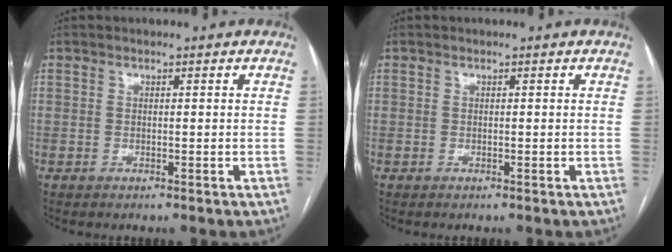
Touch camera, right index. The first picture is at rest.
{"total": 0.0}